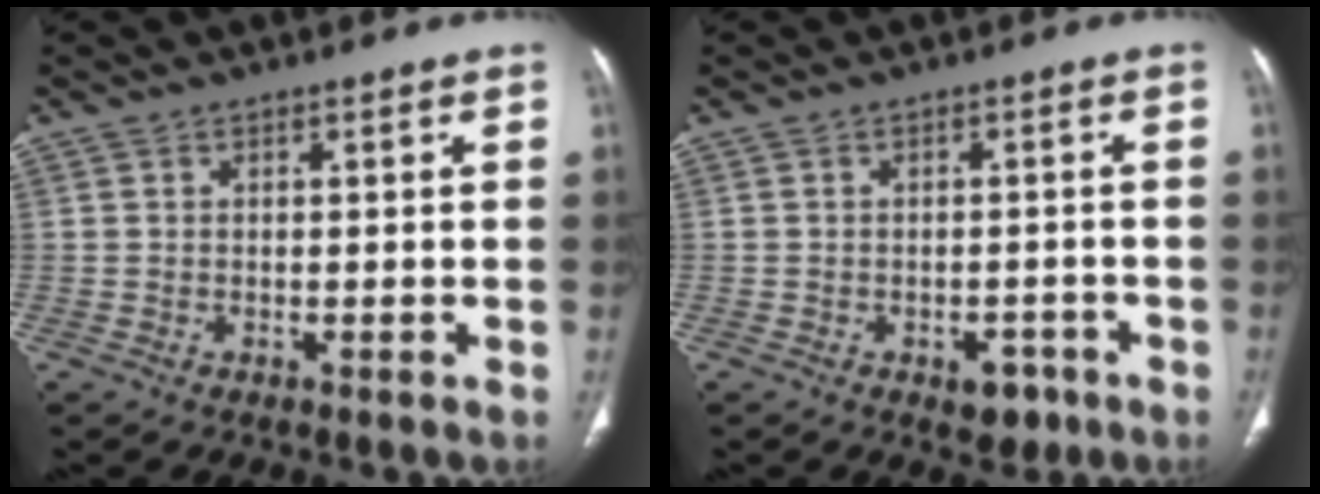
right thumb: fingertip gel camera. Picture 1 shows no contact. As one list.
[{"total": 4.3, "force": [-2.4, 2.6, 2.4], "torque": [-0.009, 0.012, -0.026]}]